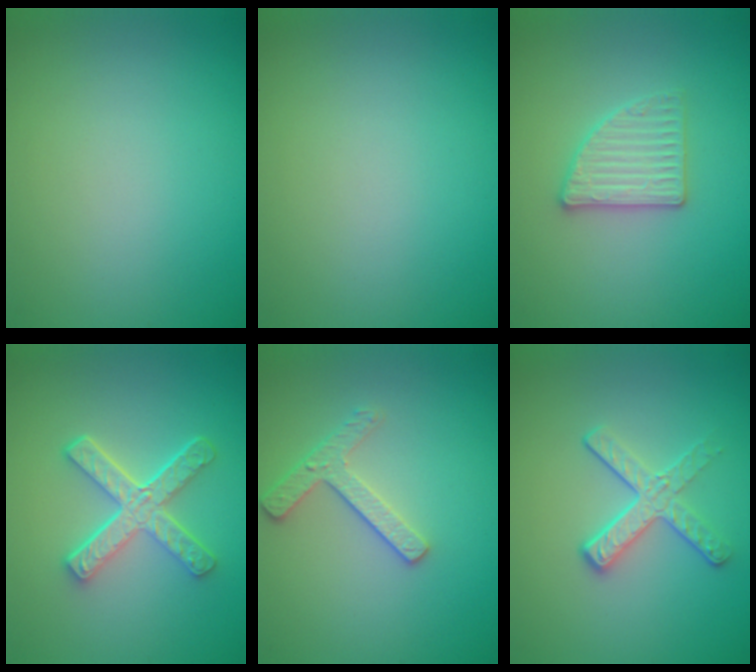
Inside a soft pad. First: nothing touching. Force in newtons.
{"total": 0.0}
{"total": 2.8, "press": 2.7, "slide": 0.5}
{"total": 5.0, "press": 3.7, "slide": 3.3}
{"total": 2.5, "press": 2.4, "slide": 0.7}
{"total": 3.3, "press": 2.6, "slide": 2.0}